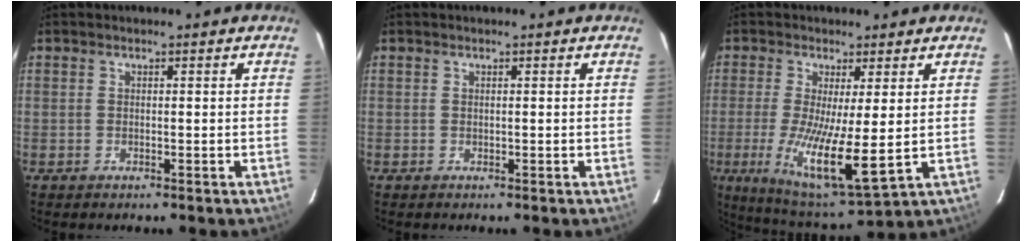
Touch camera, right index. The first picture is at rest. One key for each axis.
{"total": 0.0}
{"total": 13.1, "fx": -1.9, "fy": 2.0, "fz": 12.9, "tx": -0.236, "ty": -0.043, "tz": -0.022}